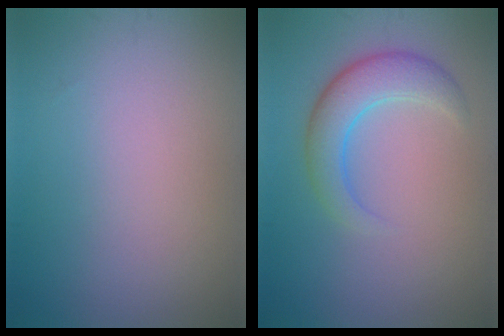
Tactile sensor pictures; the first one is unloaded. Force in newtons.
{"total": 3.8, "press": 3.8, "slide": 0.1}